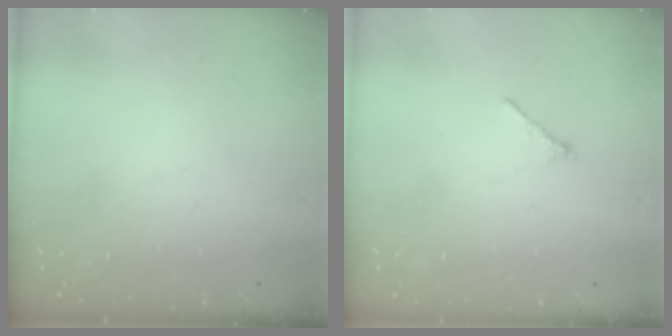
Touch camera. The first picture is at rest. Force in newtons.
{"total": 0.8, "press": 0.7, "slide": 0.4}